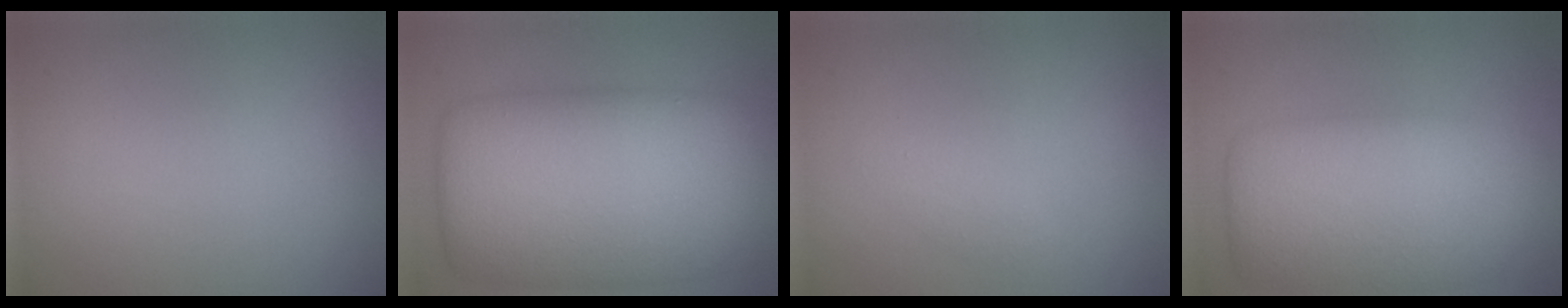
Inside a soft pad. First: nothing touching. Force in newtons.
{"total": 14.9, "press": 14.9, "slide": 0.5}
{"total": 1.1, "press": 1.1, "slide": 0.1}
{"total": 10.1, "press": 10.1, "slide": 0.7}